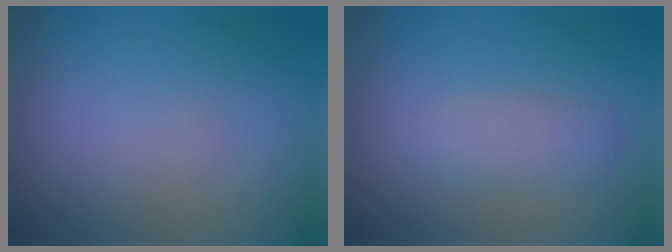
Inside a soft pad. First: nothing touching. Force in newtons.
{"total": 2.1, "press": 2.1, "slide": 0.0}